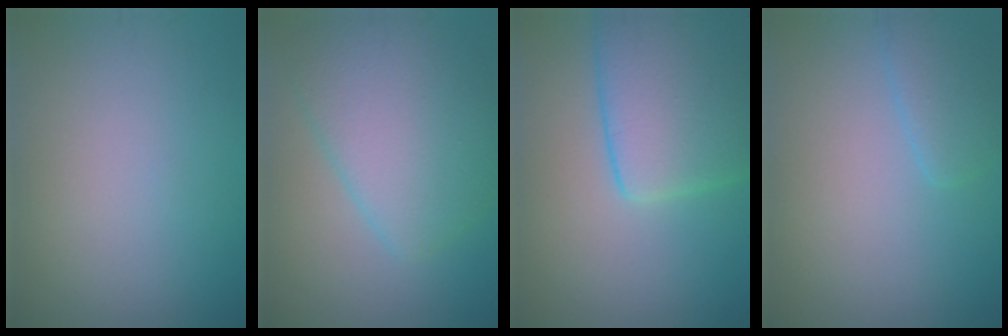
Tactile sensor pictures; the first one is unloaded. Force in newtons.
{"total": 7.4, "press": 7.4, "slide": 0.4}
{"total": 8.8, "press": 8.7, "slide": 0.4}
{"total": 2.3, "press": 2.3, "slide": 0.2}